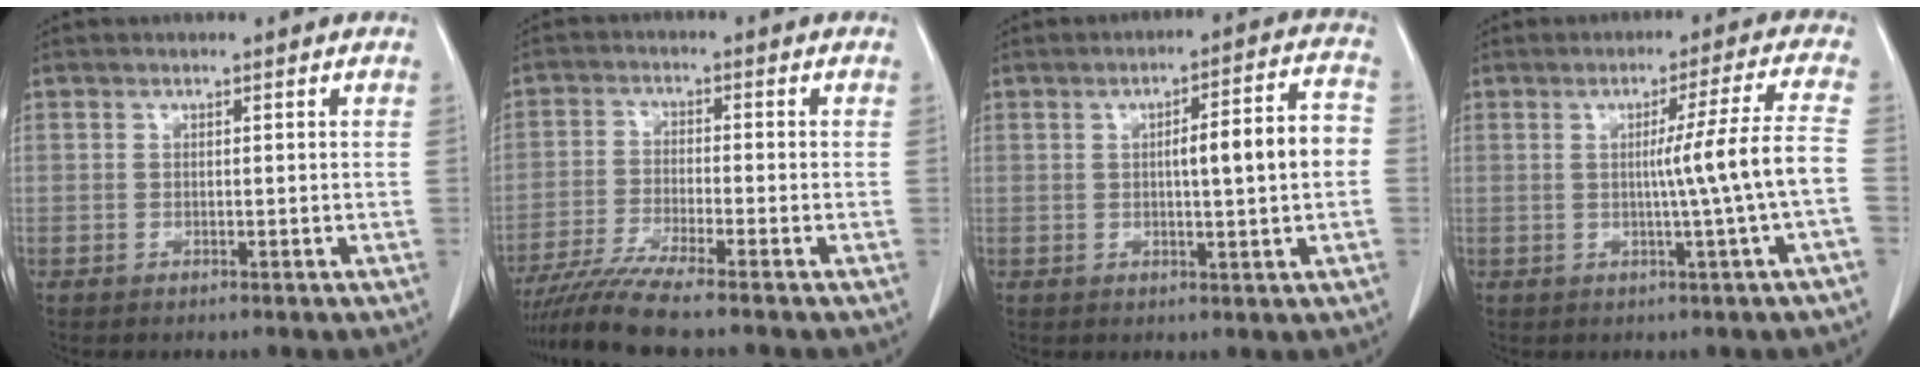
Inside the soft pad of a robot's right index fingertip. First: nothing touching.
{"total": 7.3, "force": [-6.3, -1.3, 3.5], "torque": [-0.063, -0.025, -0.114]}
{"total": 8.8, "force": [-0.1, 0.8, 8.8], "torque": [-0.123, 0.022, 0.000]}
{"total": 7.9, "force": [-1.2, -2.2, 7.5], "torque": [-0.110, 0.001, -0.013]}